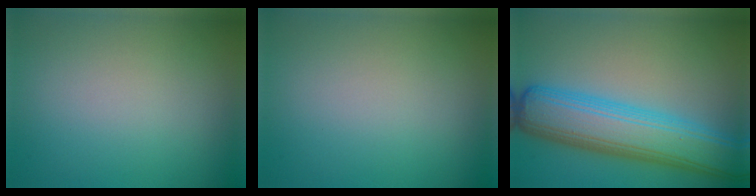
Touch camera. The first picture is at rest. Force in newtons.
{"total": 0.0}
{"total": 9.3, "press": 9.3, "slide": 0.2}